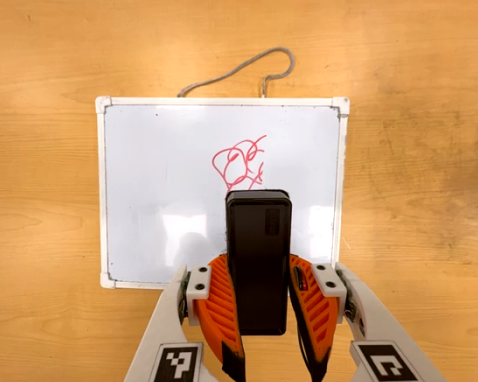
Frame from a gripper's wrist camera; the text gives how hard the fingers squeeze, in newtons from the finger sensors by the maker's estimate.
{"total": 8.8, "left": 6.7, "right": 10.9}